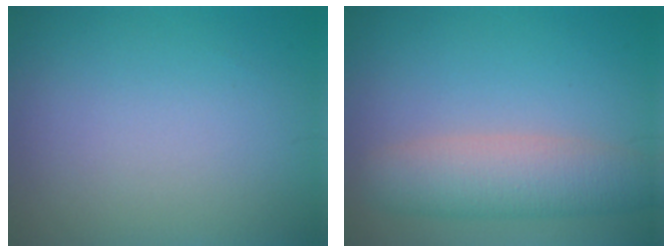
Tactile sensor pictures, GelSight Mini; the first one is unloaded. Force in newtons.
{"total": 5.1, "press": 5.1, "slide": 0.3}